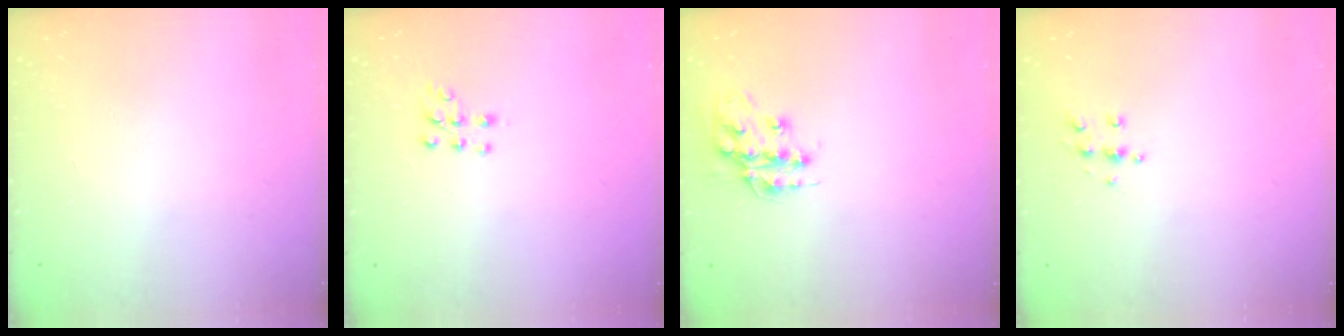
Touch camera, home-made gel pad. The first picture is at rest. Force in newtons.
{"total": 6.9, "press": 6.8, "slide": 0.6}
{"total": 14.0, "press": 14.0, "slide": 0.7}
{"total": 5.1, "press": 5.1, "slide": 0.5}